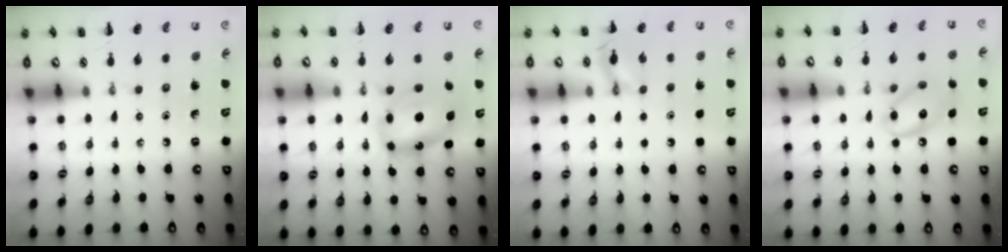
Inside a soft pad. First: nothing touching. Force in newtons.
{"total": 9.5, "press": 9.2, "slide": 2.3}
{"total": 1.6, "press": 1.6, "slide": 0.1}
{"total": 11.9, "press": 11.8, "slide": 1.5}